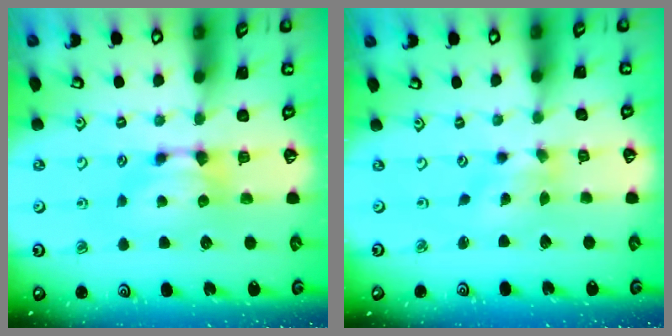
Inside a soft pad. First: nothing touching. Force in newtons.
{"total": 1.2, "press": 0.3, "slide": 1.2}